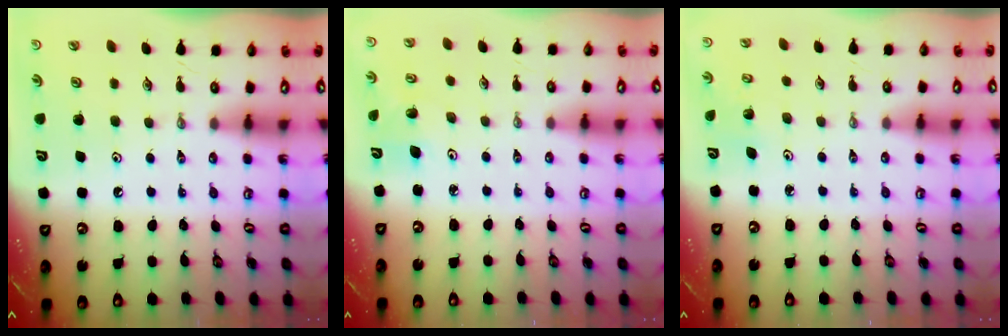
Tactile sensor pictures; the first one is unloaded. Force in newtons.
{"total": 3.3, "press": 3.0, "slide": 1.4}
{"total": 1.0, "press": 1.0, "slide": 0.1}